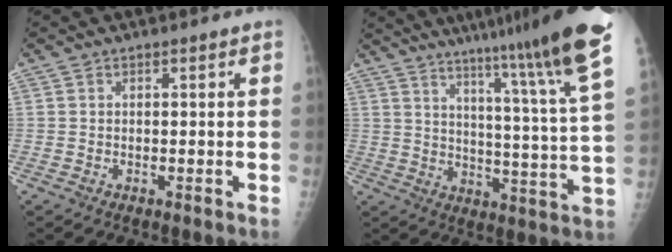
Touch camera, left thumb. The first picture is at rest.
{"total": 22.5, "force": [15.8, -0.3, 16.0], "torque": [-0.215, -0.087, 0.217]}